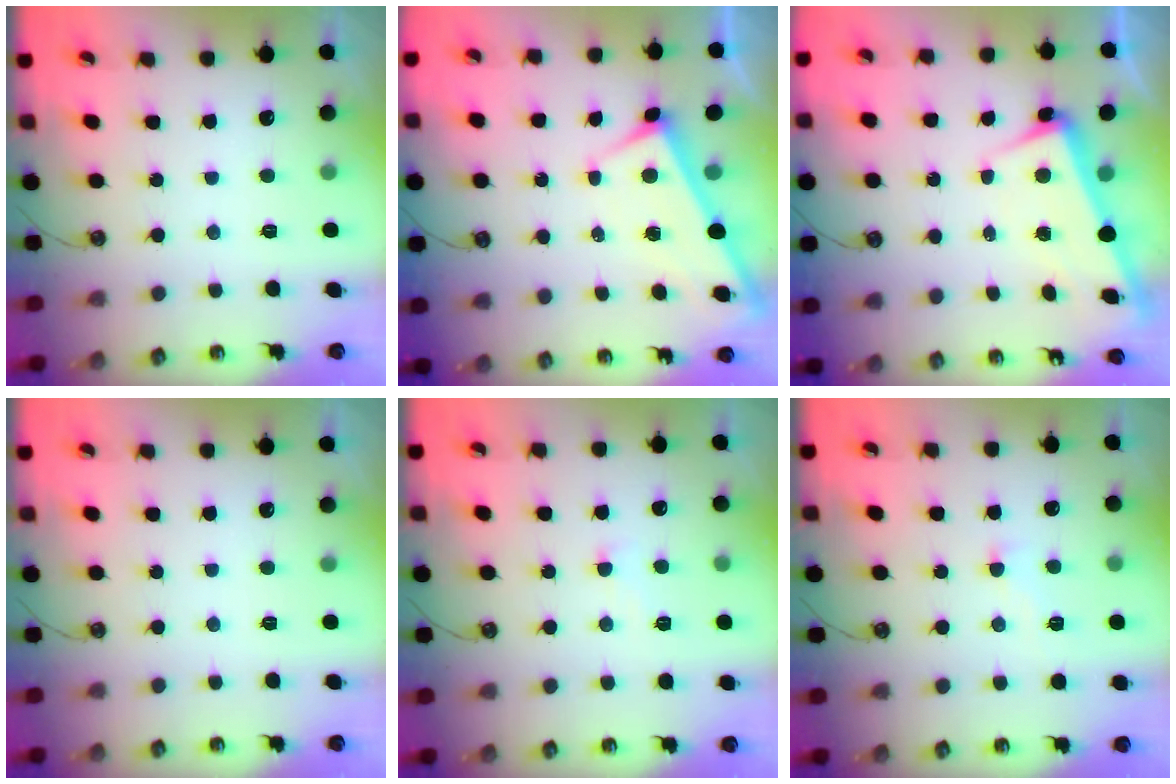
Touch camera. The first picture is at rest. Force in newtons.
{"total": 2.6, "press": 2.6, "slide": 0.2}
{"total": 2.9, "press": 2.8, "slide": 1.0}
{"total": 0.0}
{"total": 1.4, "press": 1.3, "slide": 0.6}
{"total": 0.8, "press": 0.8, "slide": 0.3}